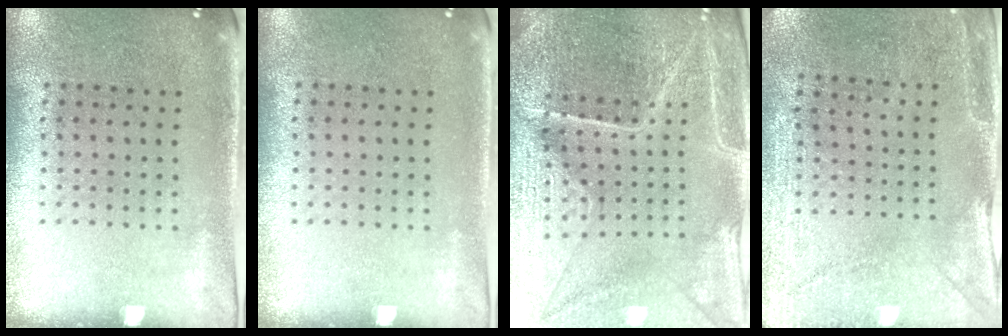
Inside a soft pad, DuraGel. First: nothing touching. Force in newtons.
{"total": 0.0}
{"total": 5.6, "press": 5.1, "slide": 2.2}
{"total": 2.9, "press": 2.7, "slide": 1.0}